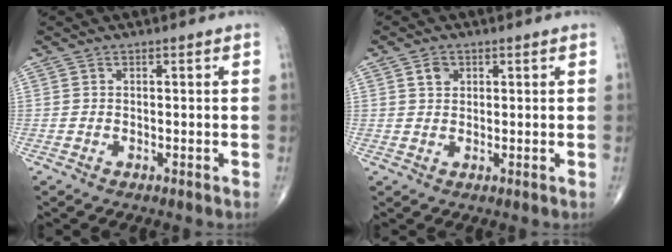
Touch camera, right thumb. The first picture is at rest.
{"total": 2.4, "force": [1.1, 1.8, 1.1], "torque": [-0.011, -0.004, 0.019]}